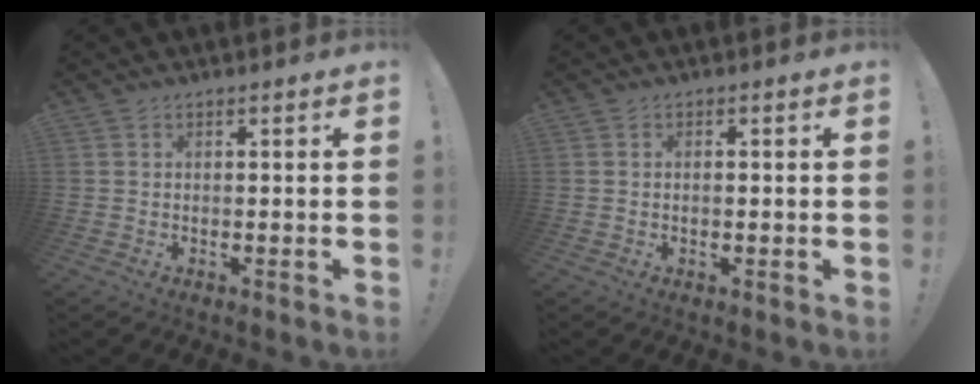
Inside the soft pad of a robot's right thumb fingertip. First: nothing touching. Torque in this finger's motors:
{"motor_torque": [-0.14, -0.21, 0.00, 0.09, -0.06]}